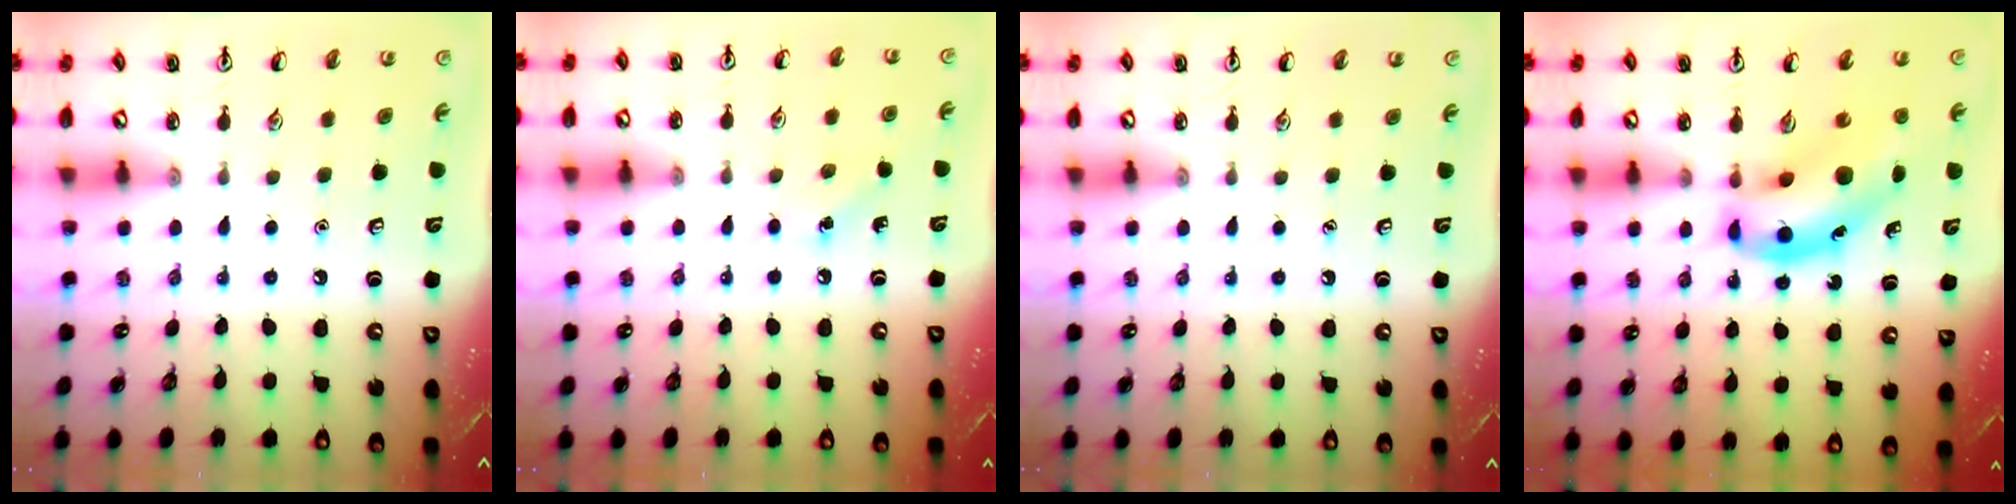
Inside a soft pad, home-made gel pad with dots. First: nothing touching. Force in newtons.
{"total": 5.4, "press": 5.2, "slide": 1.5}
{"total": 0.0}
{"total": 12.1, "press": 11.6, "slide": 3.4}